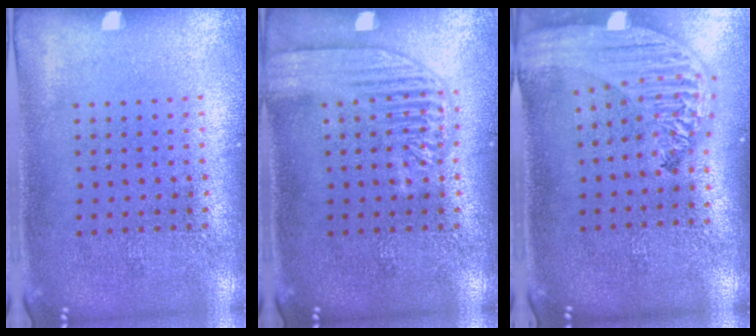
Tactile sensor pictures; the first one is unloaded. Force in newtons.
{"total": 3.0, "press": 3.0, "slide": 0.3}
{"total": 2.6, "press": 2.1, "slide": 1.6}